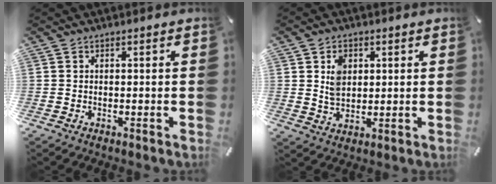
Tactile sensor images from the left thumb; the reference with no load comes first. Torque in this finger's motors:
{"motor_torque": [1.04, 1.35, 0.65, -0.57, 0.23]}